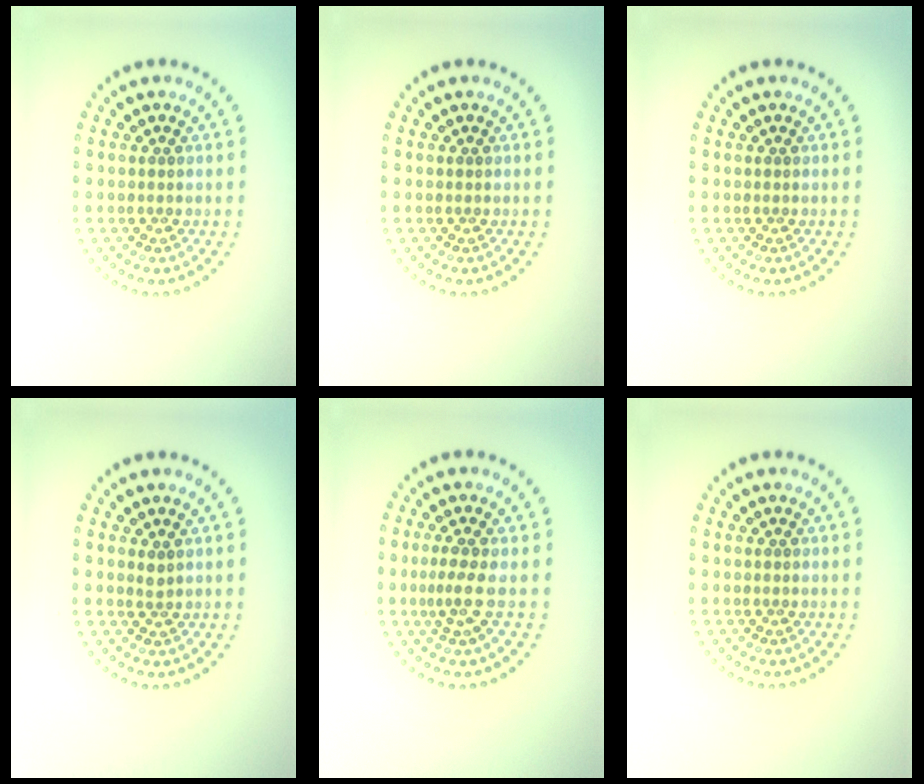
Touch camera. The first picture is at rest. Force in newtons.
{"total": 0.0}
{"total": 0.0}
{"total": 0.8, "press": 0.5, "slide": 0.6}
{"total": 2.2, "press": 1.5, "slide": 1.6}
{"total": 0.0}